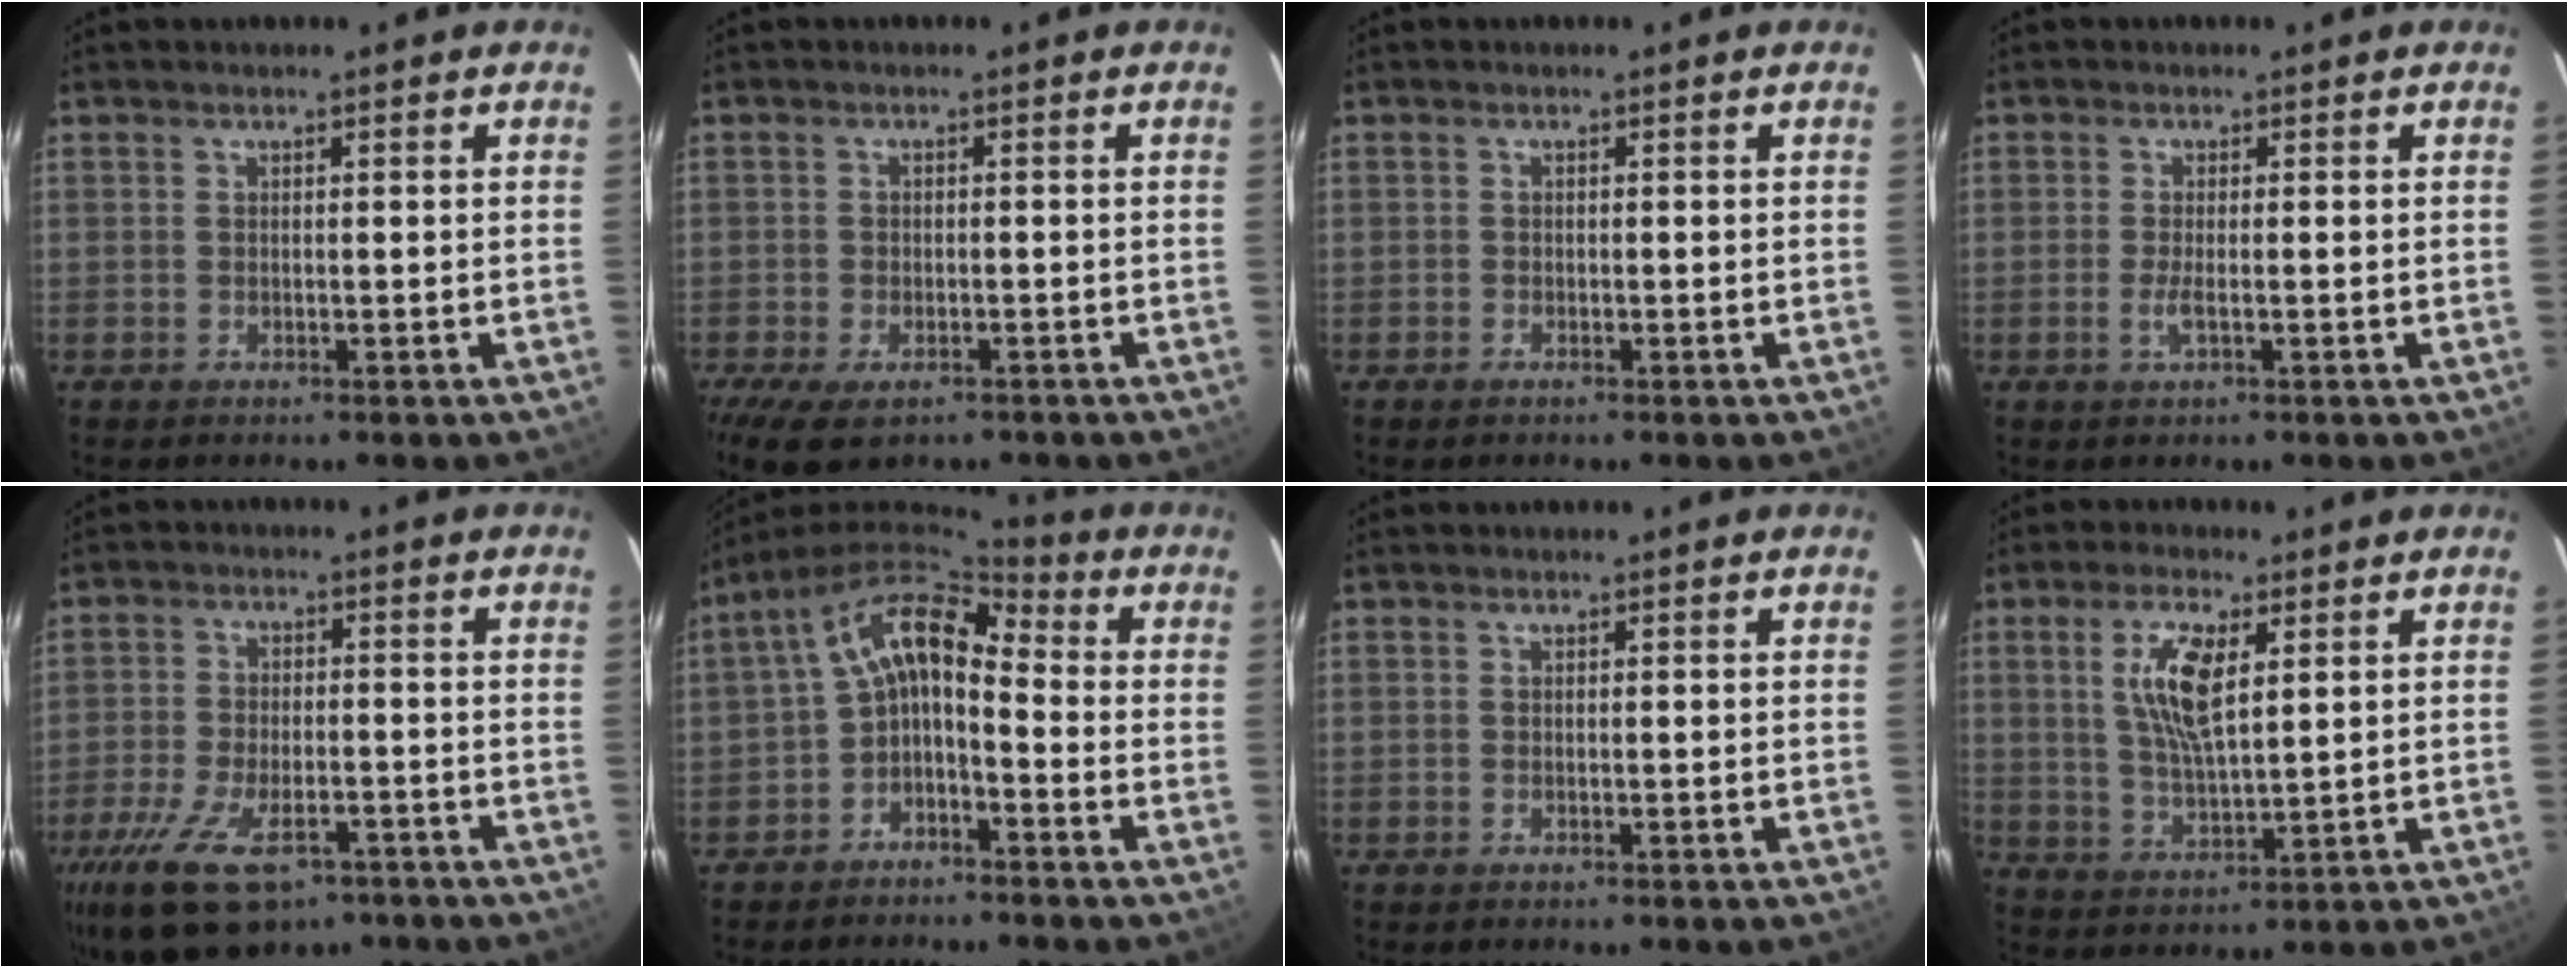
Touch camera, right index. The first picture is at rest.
{"total": 7.8, "force": [-5.1, 3.9, 4.5], "torque": [-0.104, -0.028, -0.084]}
{"total": 0.7, "force": [-0.6, 0.3, 0.0], "torque": [-0.001, -0.002, -0.012]}
{"total": 2.4, "force": [-0.7, 0.2, 2.2], "torque": [-0.045, -0.005, -0.014]}
{"total": 15.7, "force": [-9.8, 7.3, 9.9], "torque": [-0.216, -0.036, -0.164]}
{"total": 8.8, "force": [-1.7, 4.8, 7.2], "torque": [-0.149, 0.026, -0.043]}
{"total": 0.0}
{"total": 9.1, "force": [3.0, 3.0, 8.0], "torque": [-0.158, 0.003, 0.060]}